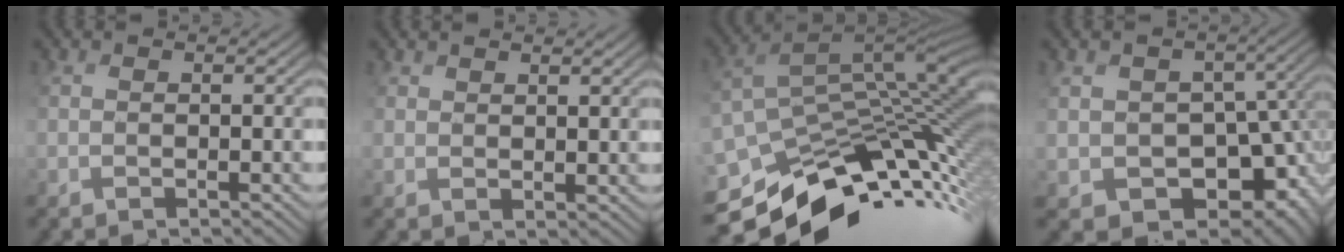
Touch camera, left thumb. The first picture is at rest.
{"total": 1.7, "force": [1.4, -0.3, -0.9], "torque": [0.010, -0.001, 0.033]}
{"total": 10.8, "force": [-7.1, 5.2, 6.3], "torque": [-0.133, -0.003, -0.115]}
{"total": 8.3, "force": [-2.4, 6.7, 4.2], "torque": [-0.068, -0.033, -0.015]}